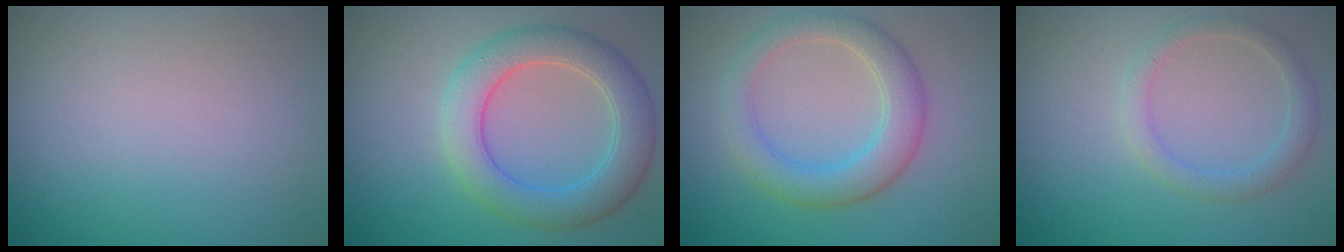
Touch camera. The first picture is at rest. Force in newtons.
{"total": 5.7, "press": 5.7, "slide": 0.2}
{"total": 4.2, "press": 4.2, "slide": 0.3}
{"total": 2.1, "press": 2.1, "slide": 0.3}